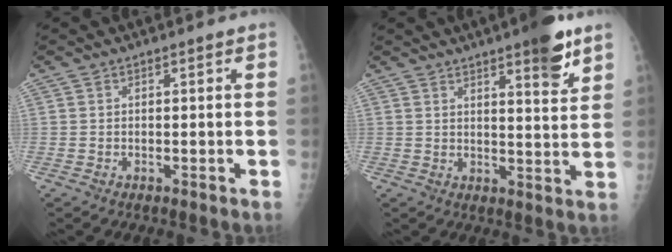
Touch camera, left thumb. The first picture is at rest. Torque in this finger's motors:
{"motor_torque": [2.12, 0.46, 0.62, -0.67, 0.25]}